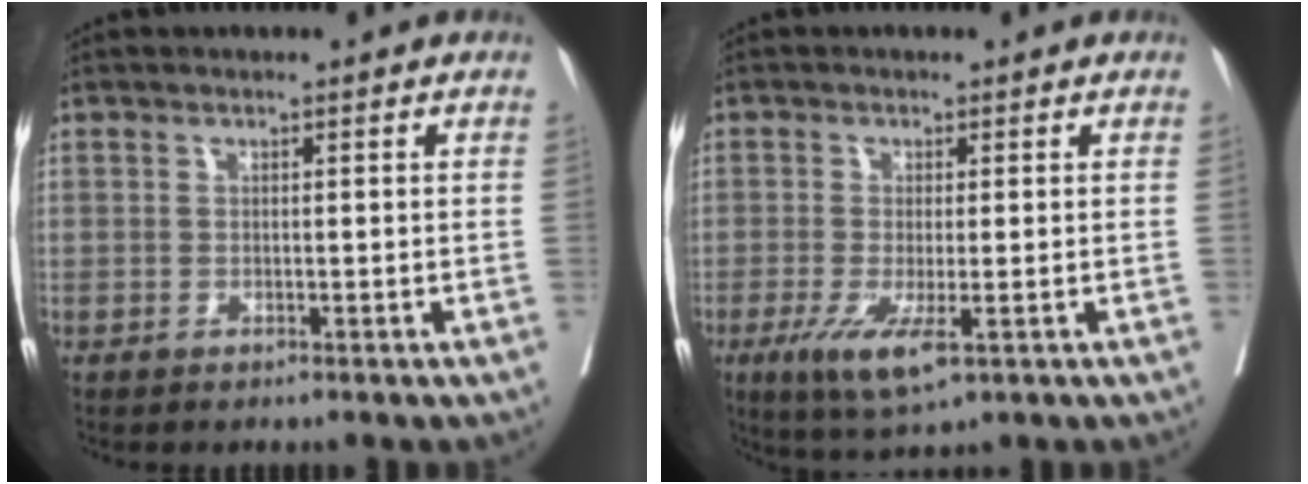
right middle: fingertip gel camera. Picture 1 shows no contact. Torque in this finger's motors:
{"motor_torque": [0.68, -0.39, 0.28, 0.06]}